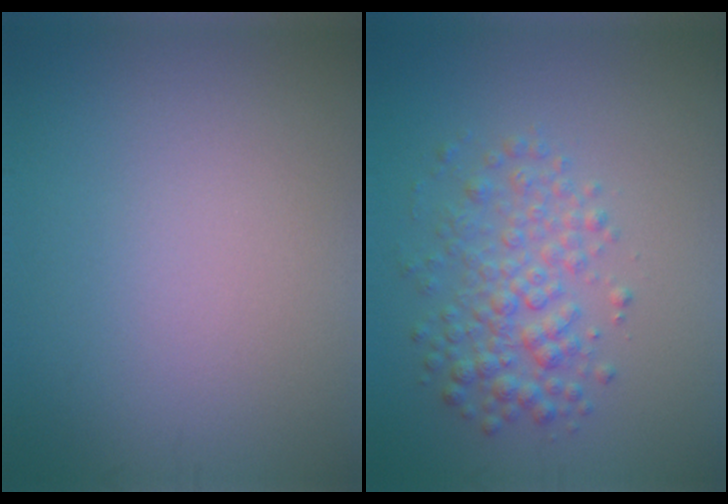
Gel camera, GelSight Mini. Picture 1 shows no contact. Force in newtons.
{"total": 3.8, "press": 3.8, "slide": 0.1}